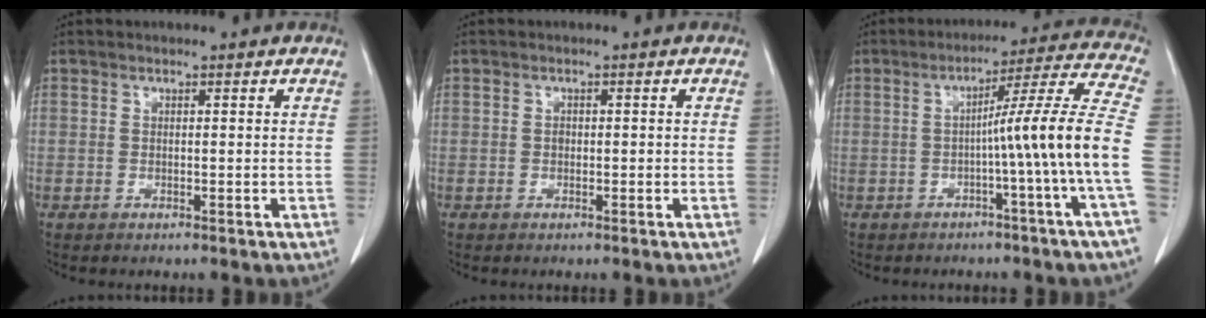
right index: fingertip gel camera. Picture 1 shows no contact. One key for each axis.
{"total": 0.8, "fx": -0.1, "fy": 0.6, "fz": 0.5, "tx": -0.006, "ty": 0.003, "tz": -0.004}
{"total": 13.1, "fx": -2.6, "fy": -3.0, "fz": 12.5, "tx": -0.164, "ty": 0.012, "tz": -0.042}